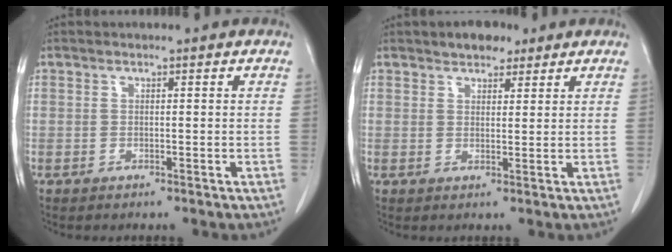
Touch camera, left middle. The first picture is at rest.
{"total": 3.7, "force": [2.8, 1.8, 1.6], "torque": [-0.026, 0.007, 0.045]}